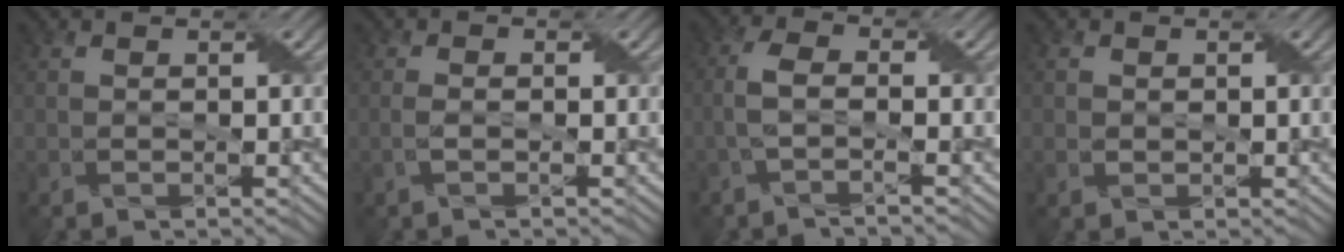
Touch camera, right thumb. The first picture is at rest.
{"total": 1.1, "force": [-0.4, 0.4, 1.0], "torque": [-0.022, 0.002, -0.012]}
{"total": 3.3, "force": [-1.2, 0.8, 3.0], "torque": [-0.064, 0.006, -0.035]}
{"total": 1.3, "force": [0.2, 1.2, 0.5], "torque": [-0.010, -0.005, 0.010]}